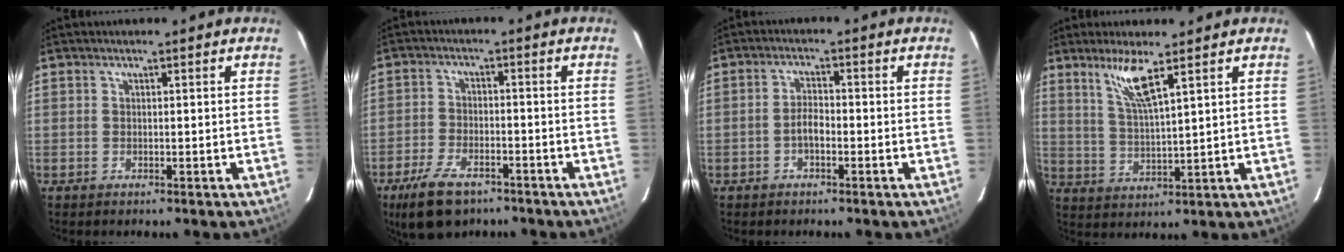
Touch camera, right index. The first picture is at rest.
{"total": 10.0, "force": [-6.8, 4.9, 5.5], "torque": [-0.138, -0.010, -0.123]}
{"total": 2.8, "force": [-1.3, 1.2, 2.1], "torque": [-0.046, 0.007, -0.025]}
{"total": 6.9, "force": [4.4, 0.1, 5.3], "torque": [-0.105, -0.007, 0.091]}